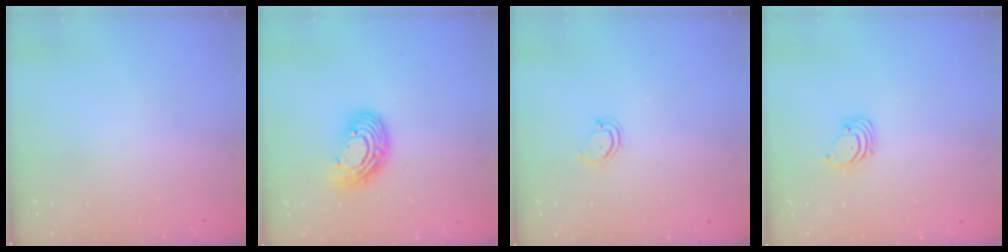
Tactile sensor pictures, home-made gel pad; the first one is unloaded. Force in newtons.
{"total": 11.8, "press": 11.7, "slide": 0.9}
{"total": 2.5, "press": 2.5, "slide": 0.1}
{"total": 1.5, "press": 1.5, "slide": 0.1}